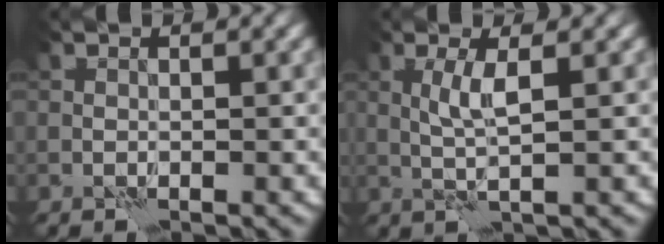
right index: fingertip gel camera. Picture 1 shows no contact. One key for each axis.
{"total": 2.3, "fx": 0.6, "fy": 0.1, "fz": 2.3, "tx": -0.052, "ty": 0.005, "tz": 0.009}